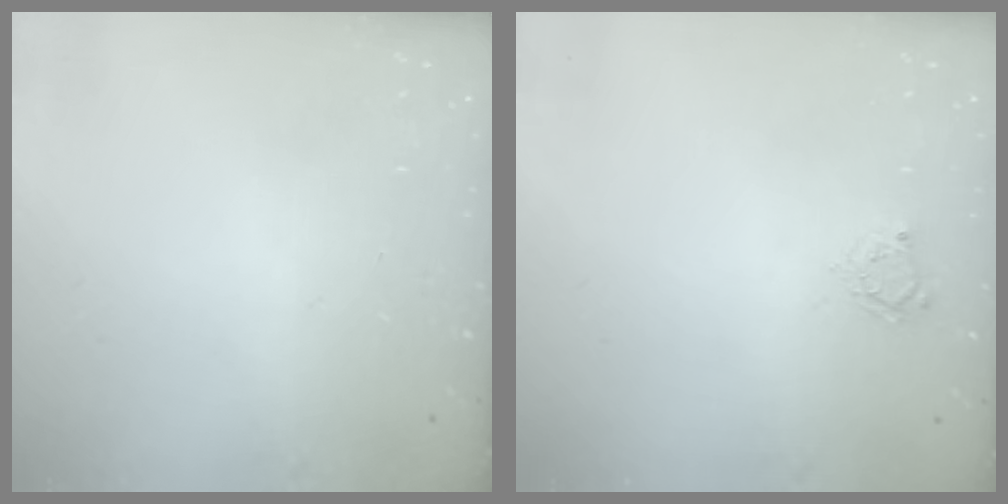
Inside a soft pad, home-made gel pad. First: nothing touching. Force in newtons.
{"total": 2.9, "press": 2.9, "slide": 0.3}